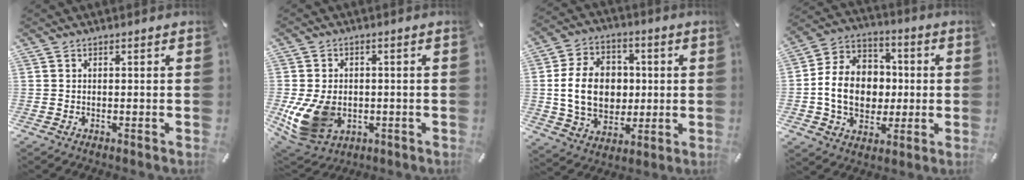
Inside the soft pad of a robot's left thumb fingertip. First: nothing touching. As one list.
[{"total": 12.7, "force": [-2.6, 9.7, 7.7], "torque": [-0.177, 0.005, -0.042]}, {"total": 15.4, "force": [0.4, 12.2, 9.3], "torque": [-0.198, 0.016, 0.008]}, {"total": 14.1, "force": [-1.5, 11.8, 7.6], "torque": [-0.171, 0.017, -0.020]}]